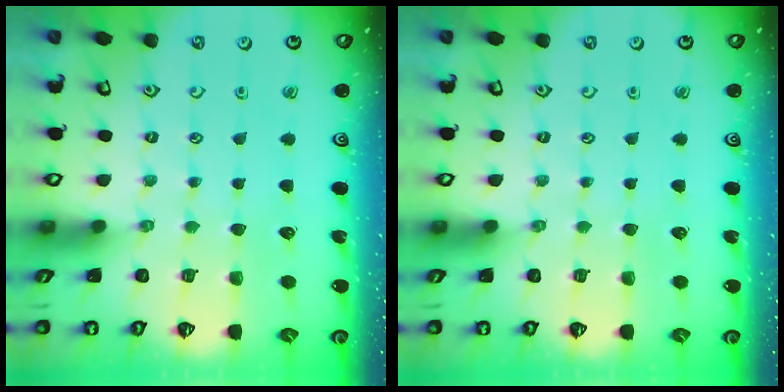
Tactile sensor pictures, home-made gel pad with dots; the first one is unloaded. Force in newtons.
{"total": 0.0}